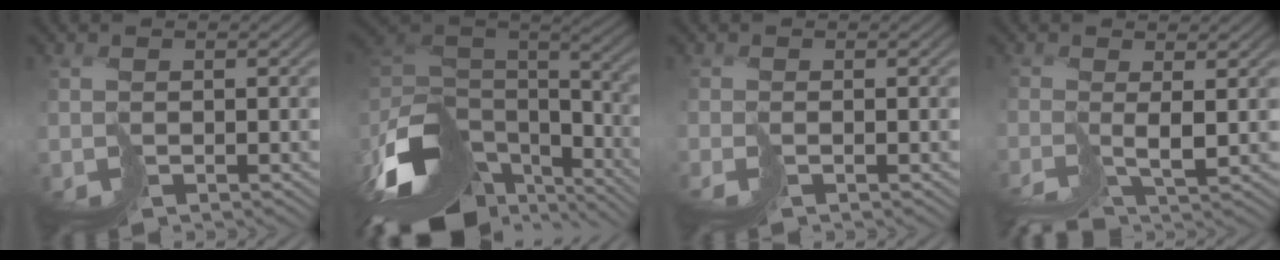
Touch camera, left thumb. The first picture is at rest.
{"total": 15.3, "force": [-8.4, 7.4, 10.4], "torque": [-0.261, -0.011, -0.128]}
{"total": 1.3, "force": [-0.2, -1.0, -0.8], "torque": [0.023, 0.005, -0.003]}
{"total": 2.5, "force": [-1.6, -0.6, 1.8], "torque": [-0.023, -0.007, -0.032]}